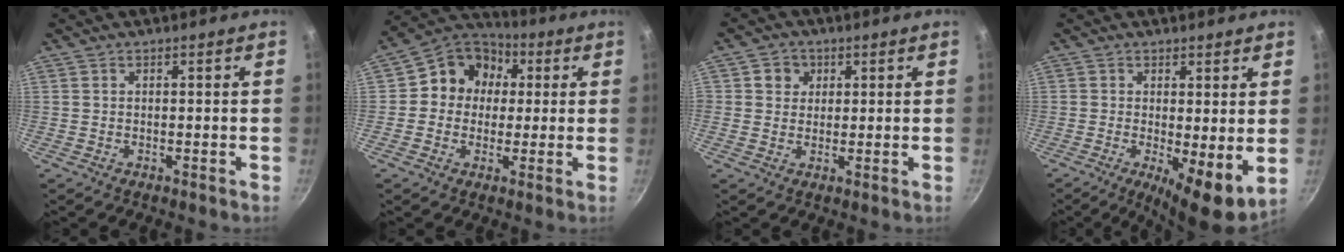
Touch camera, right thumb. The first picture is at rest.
{"total": 11.5, "force": [1.7, 10.3, 5.0], "torque": [-0.040, 0.021, 0.004]}
{"total": 4.0, "force": [1.2, 3.7, 0.9], "torque": [0.017, 0.001, 0.013]}
{"total": 7.7, "force": [-0.1, 2.4, 7.3], "torque": [-0.103, -0.020, 0.001]}